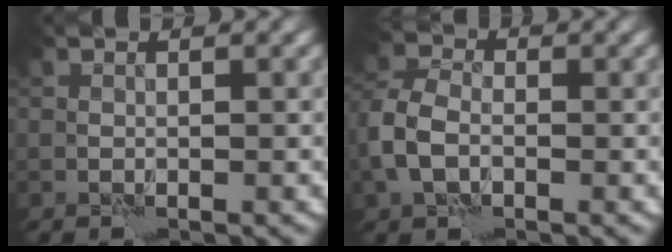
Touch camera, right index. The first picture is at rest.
{"total": 3.8, "force": [-0.9, 2.6, 2.7], "torque": [-0.067, 0.005, -0.028]}